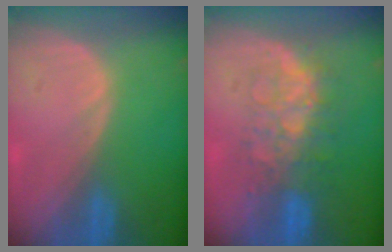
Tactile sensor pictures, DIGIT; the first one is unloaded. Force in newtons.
{"total": 7.9, "press": 7.4, "slide": 2.7}